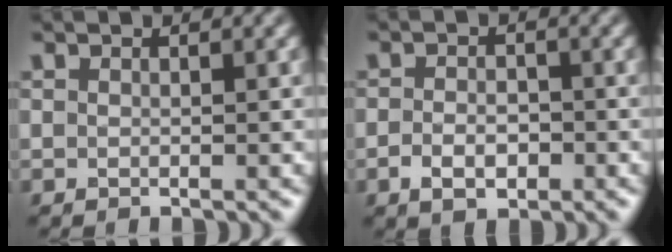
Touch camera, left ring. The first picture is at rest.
{"total": 2.7, "force": [-1.0, 1.7, 1.8], "torque": [-0.033, -0.003, -0.020]}